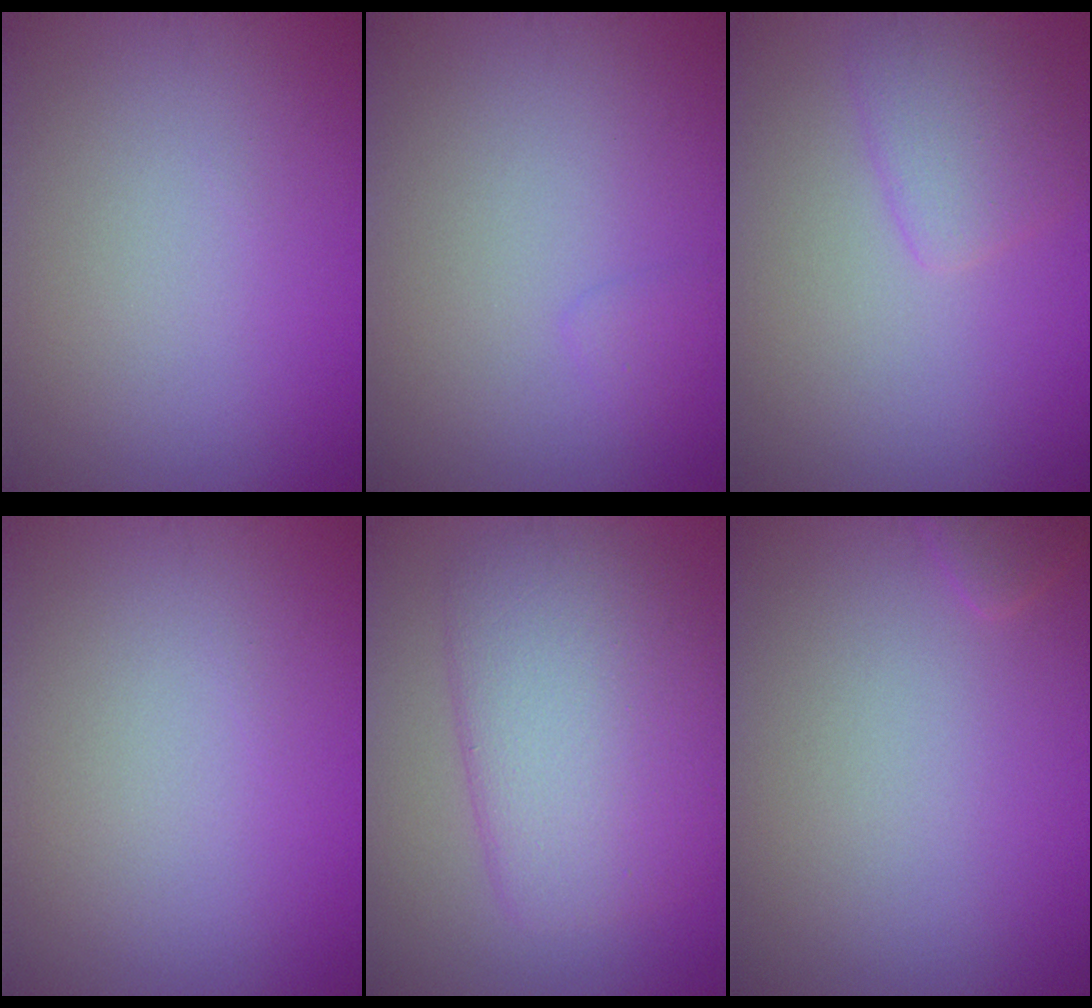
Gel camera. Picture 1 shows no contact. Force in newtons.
{"total": 0.8, "press": 0.8, "slide": 0.1}
{"total": 2.6, "press": 2.6, "slide": 0.2}
{"total": 0.0}
{"total": 7.7, "press": 7.7, "slide": 0.3}
{"total": 0.9, "press": 0.9, "slide": 0.1}